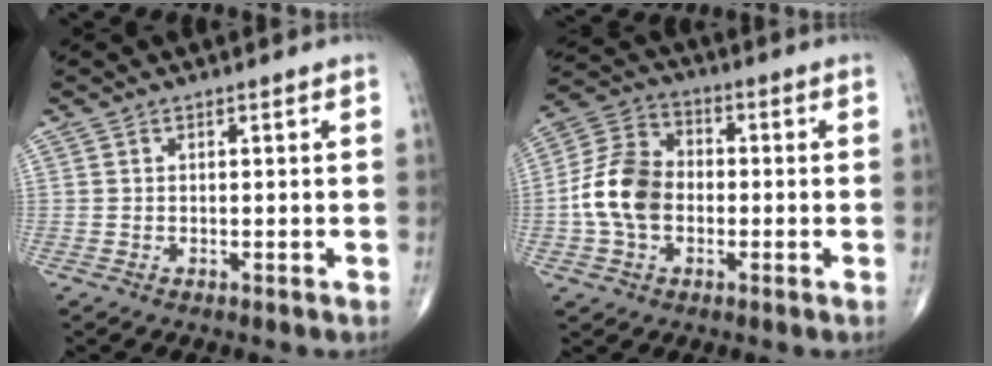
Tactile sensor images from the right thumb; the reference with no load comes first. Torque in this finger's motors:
{"motor_torque": [1.38, 2.27, 1.23, -0.24, 0.13]}